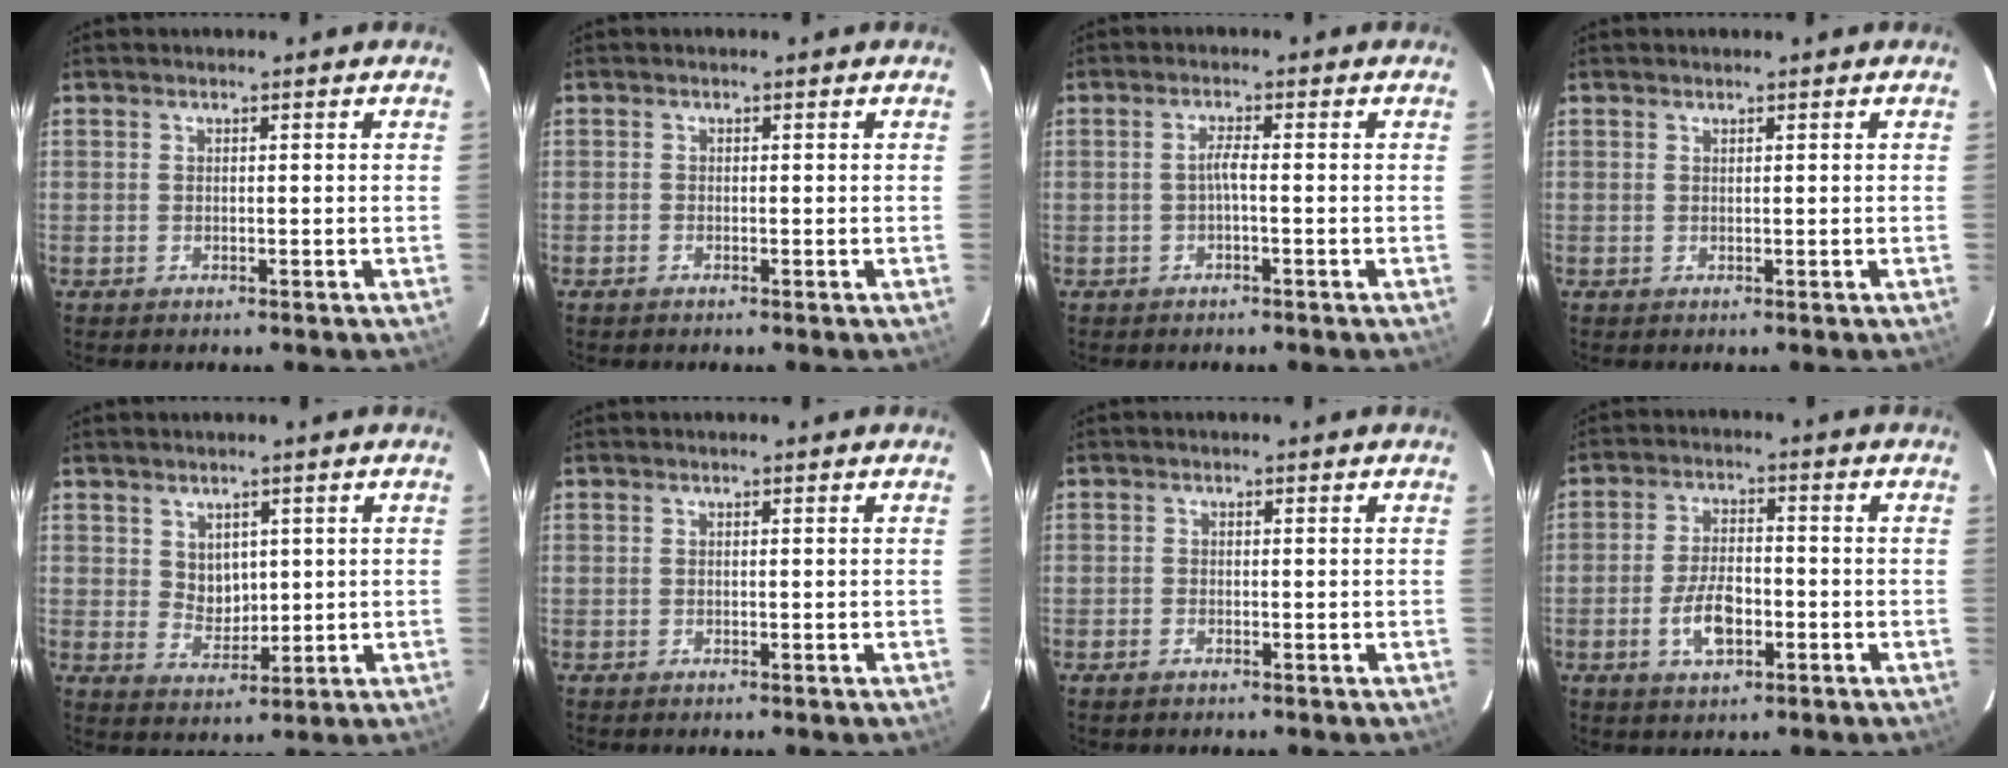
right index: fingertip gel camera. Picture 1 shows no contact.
{"total": 0.6, "force": [-0.5, 0.3, 0.2], "torque": [-0.003, -0.001, -0.012]}
{"total": 2.5, "force": [-1.0, 0.0, 2.3], "torque": [-0.047, 0.005, -0.018]}
{"total": 0.0}
{"total": 4.3, "force": [1.8, 3.4, 1.9], "torque": [-0.028, 0.000, 0.041]}
{"total": 0.0}
{"total": 1.1, "force": [-0.9, 0.5, 0.4], "torque": [-0.008, -0.002, -0.019]}
{"total": 7.2, "force": [-2.7, 3.6, 5.6], "torque": [-0.116, 0.002, -0.046]}